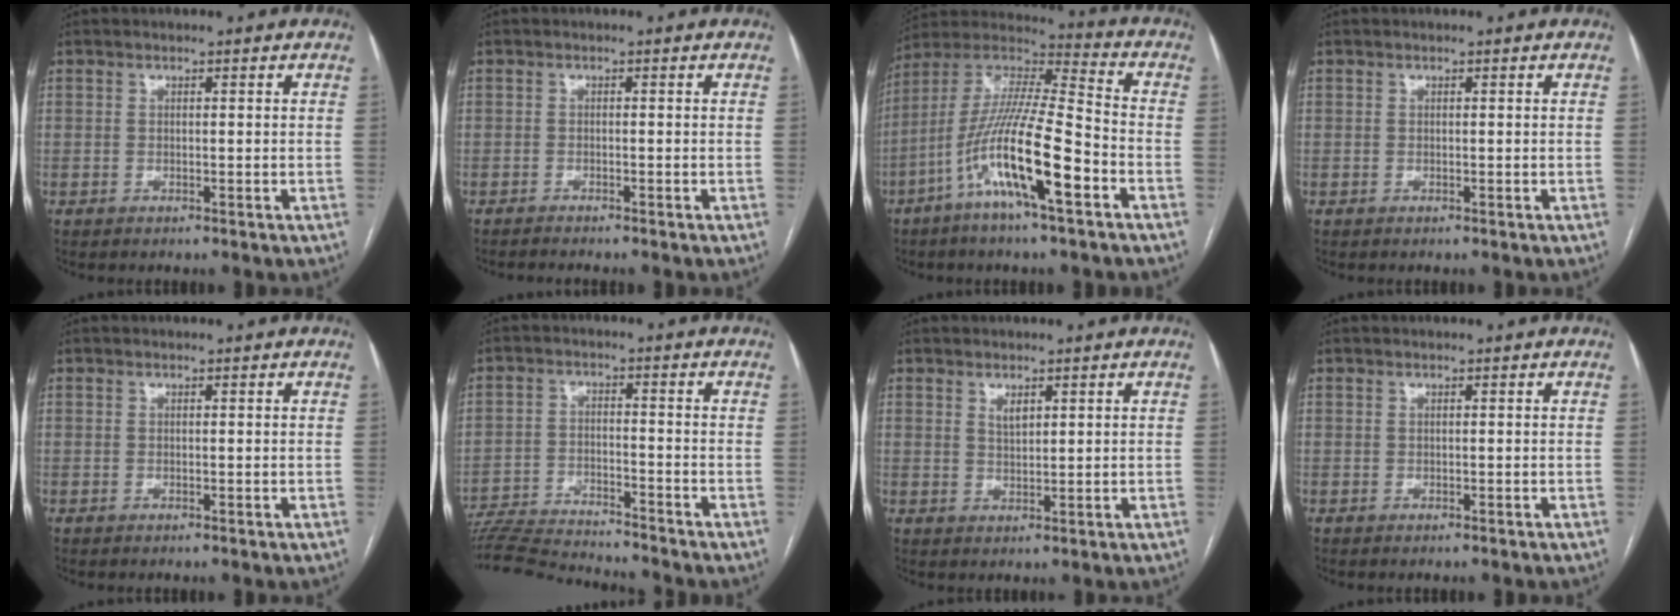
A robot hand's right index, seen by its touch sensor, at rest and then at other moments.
{"total": 2.3, "force": [-2.1, -0.2, 0.8], "torque": [-0.010, -0.002, -0.030]}
{"total": 16.3, "force": [-7.1, 1.3, 14.6], "torque": [-0.285, -0.004, -0.134]}
{"total": 0.0}
{"total": 0.0}
{"total": 12.5, "force": [-12.2, 0.2, 2.8], "torque": [-0.045, 0.000, -0.202]}
{"total": 1.9, "force": [1.1, 0.8, 1.3], "torque": [-0.027, -0.002, 0.025]}
{"total": 0.0}